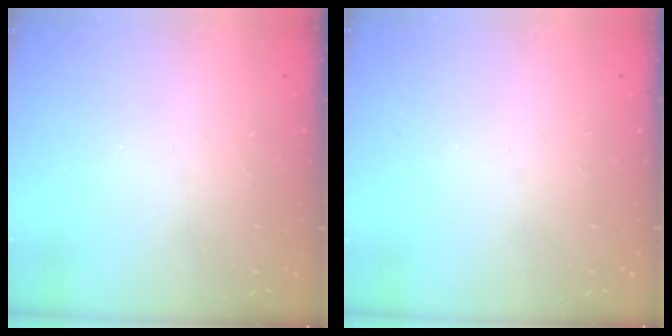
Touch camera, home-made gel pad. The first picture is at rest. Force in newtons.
{"total": 0.0}